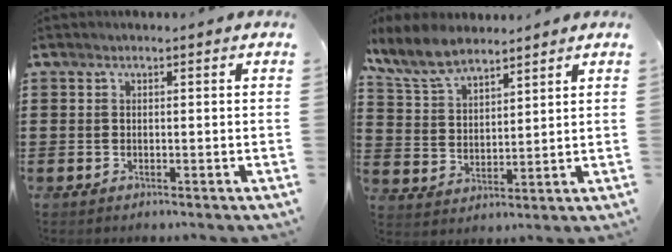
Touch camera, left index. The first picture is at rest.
{"total": 7.9, "force": [6.7, 2.4, 3.4], "torque": [-0.092, -0.009, 0.126]}